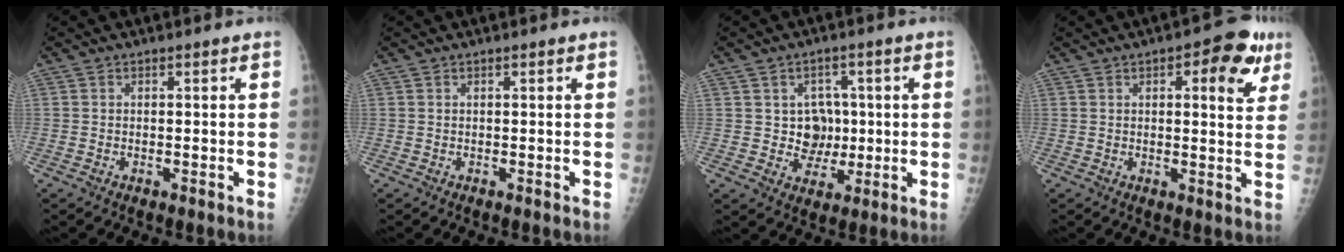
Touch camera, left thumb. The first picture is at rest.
{"total": 0.0}
{"total": 6.7, "force": [0.4, 6.0, 2.9], "torque": [0.000, 0.003, 0.010]}
{"total": 9.1, "force": [4.0, 3.6, 7.3], "torque": [-0.065, -0.010, 0.043]}